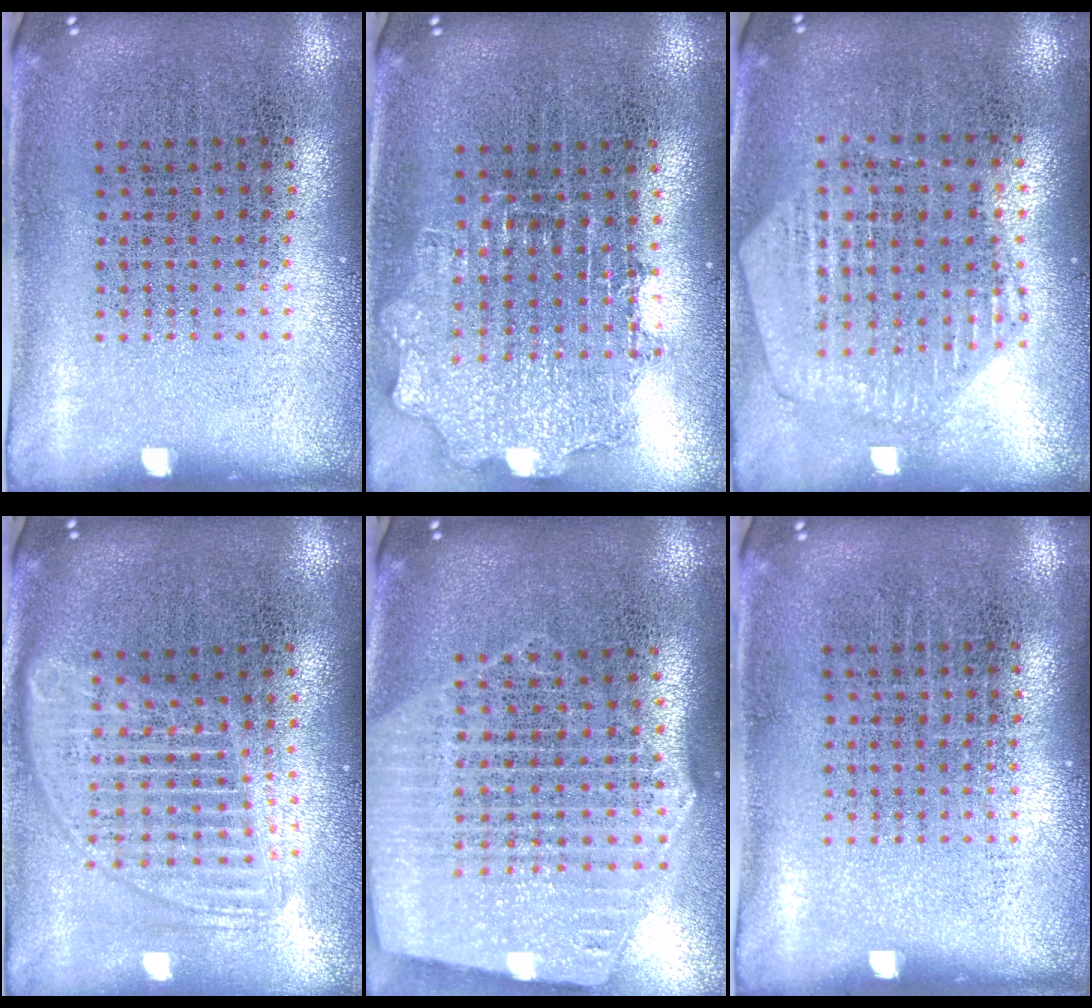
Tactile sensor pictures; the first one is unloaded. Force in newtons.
{"total": 1.6, "press": 1.3, "slide": 0.8}
{"total": 1.1, "press": 1.1, "slide": 0.2}
{"total": 1.8, "press": 1.5, "slide": 0.9}
{"total": 2.7, "press": 2.3, "slide": 1.4}
{"total": 0.0}